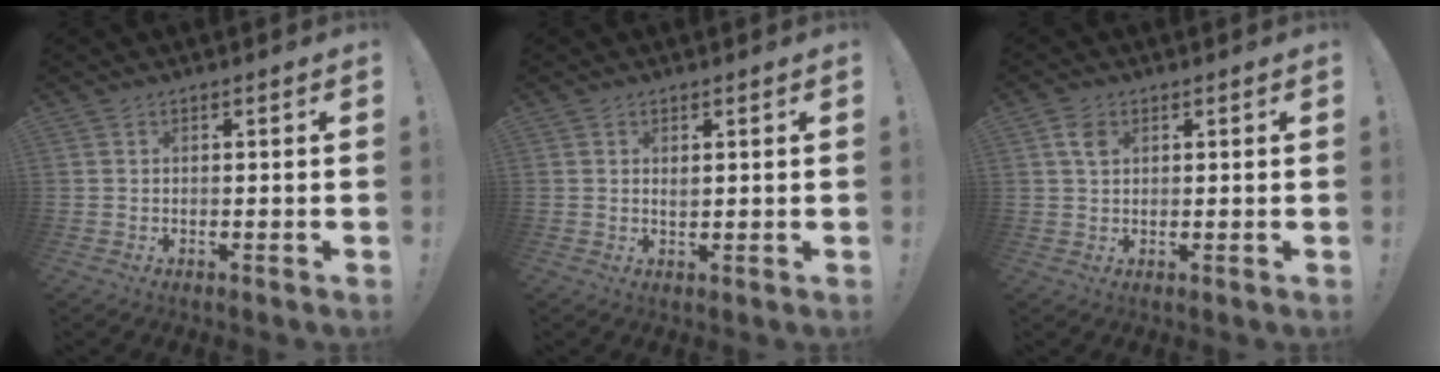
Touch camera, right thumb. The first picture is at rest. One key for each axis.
{"total": 1.2, "fx": 0.8, "fy": 0.4, "fz": 0.7, "tx": 0.000, "ty": -0.007, "tz": 0.013}
{"total": 3.9, "fx": 1.6, "fy": 2.2, "fz": 2.7, "tx": -0.045, "ty": -0.001, "tz": 0.028}